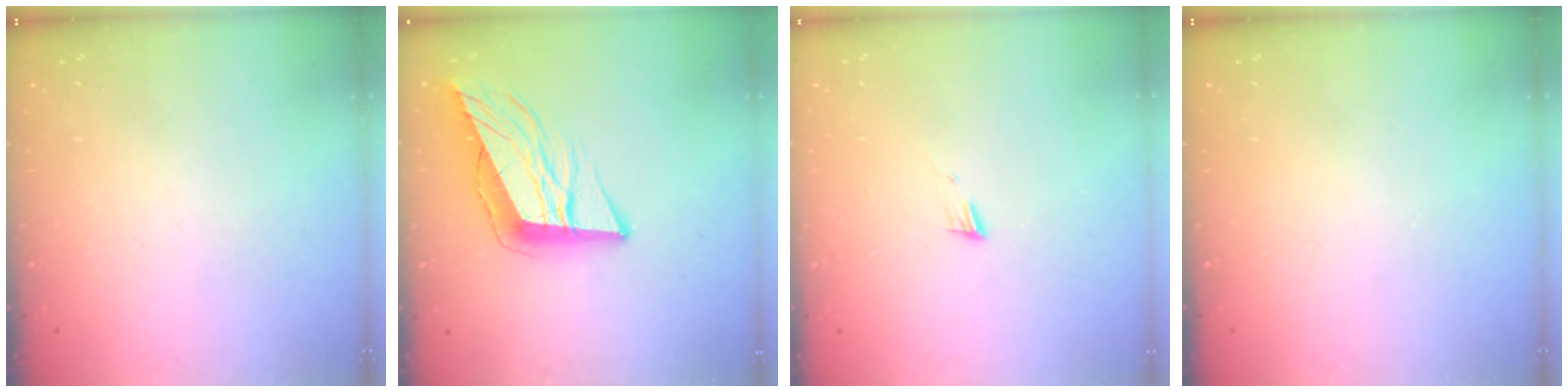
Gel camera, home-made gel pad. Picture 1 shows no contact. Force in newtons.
{"total": 12.0, "press": 11.6, "slide": 3.3}
{"total": 4.9, "press": 4.9, "slide": 0.5}
{"total": 0.0}